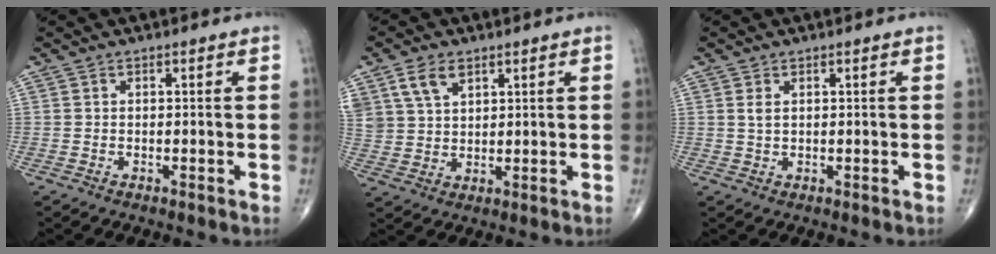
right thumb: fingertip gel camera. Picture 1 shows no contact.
{"total": 7.1, "force": [3.8, 4.4, 4.0], "torque": [-0.070, -0.009, 0.081]}
{"total": 1.7, "force": [0.6, 0.9, 1.3], "torque": [-0.027, 0.003, 0.016]}